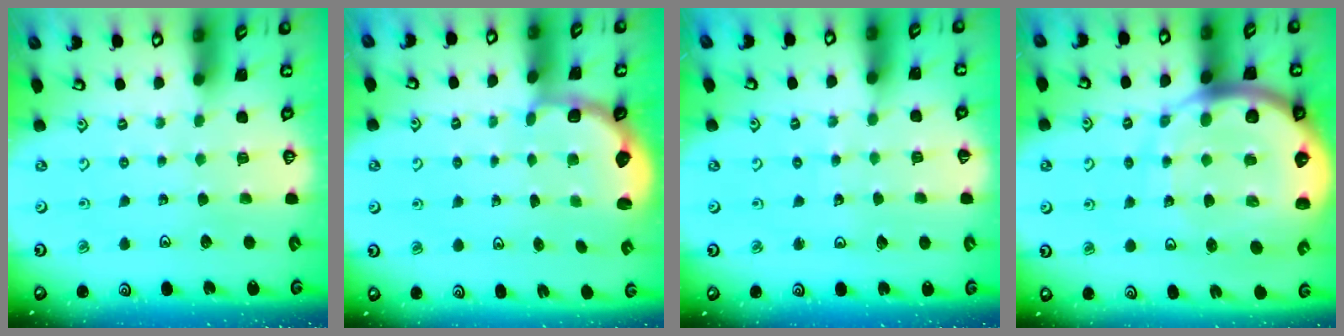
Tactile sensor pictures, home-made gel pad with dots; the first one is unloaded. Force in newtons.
{"total": 2.9, "press": 2.4, "slide": 1.6}
{"total": 4.9, "press": 4.9, "slide": 0.6}
{"total": 17.4, "press": 17.3, "slide": 2.0}